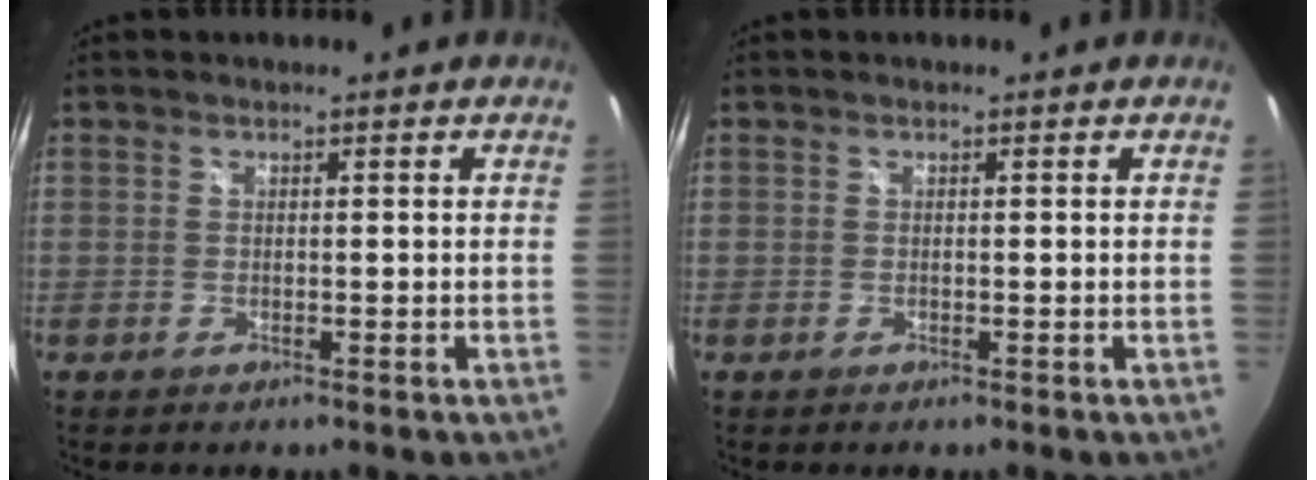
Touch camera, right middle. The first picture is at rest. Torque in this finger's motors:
{"motor_torque": [0.13, 0.16, 0.00, 0.00]}